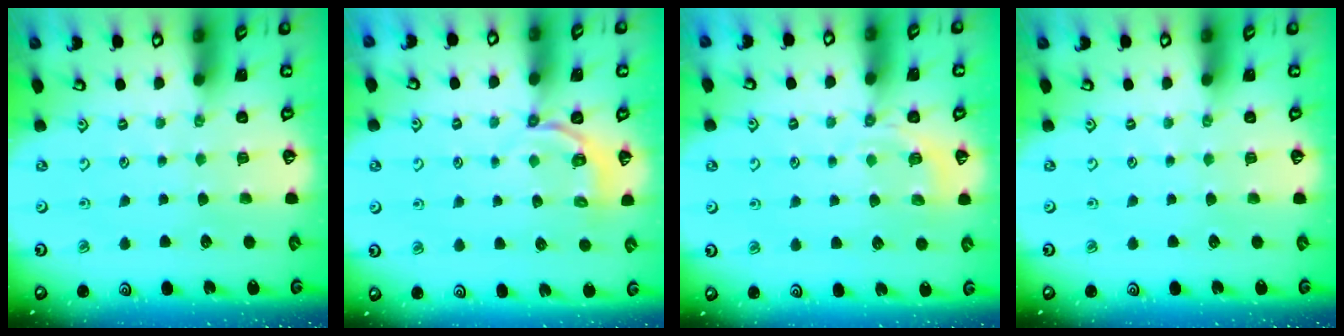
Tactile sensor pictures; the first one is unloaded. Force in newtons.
{"total": 4.3, "press": 3.3, "slide": 2.7}
{"total": 4.8, "press": 4.5, "slide": 1.7}
{"total": 0.0}